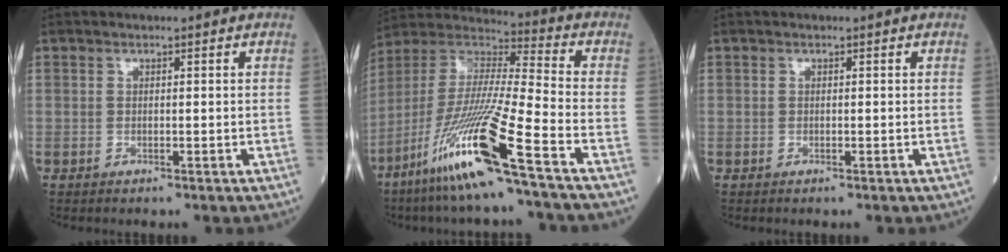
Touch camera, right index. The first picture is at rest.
{"total": 18.5, "force": [-10.3, -1.0, 15.3], "torque": [-0.342, -0.046, -0.204]}
{"total": 0.0}